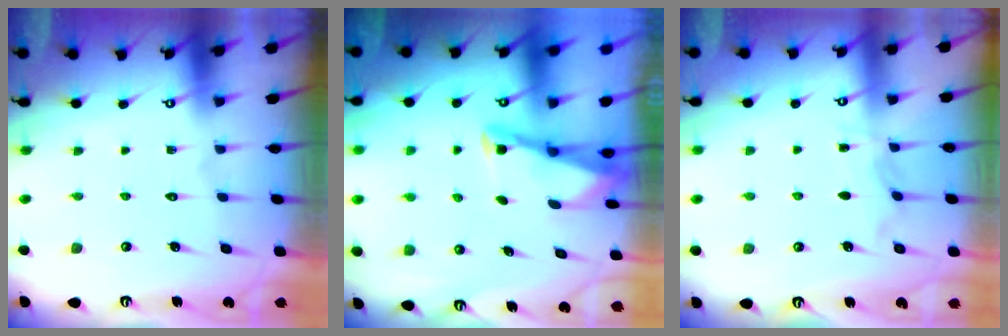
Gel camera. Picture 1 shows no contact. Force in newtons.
{"total": 2.8, "press": 2.8, "slide": 0.4}
{"total": 4.4, "press": 4.4, "slide": 0.1}